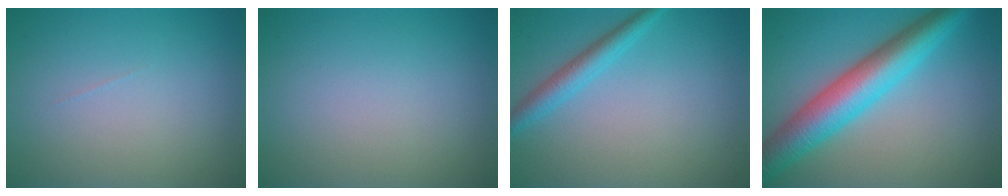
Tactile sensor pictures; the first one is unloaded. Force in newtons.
{"total": 0.0}
{"total": 2.6, "press": 2.5, "slide": 0.1}
{"total": 7.9, "press": 7.9, "slide": 0.1}